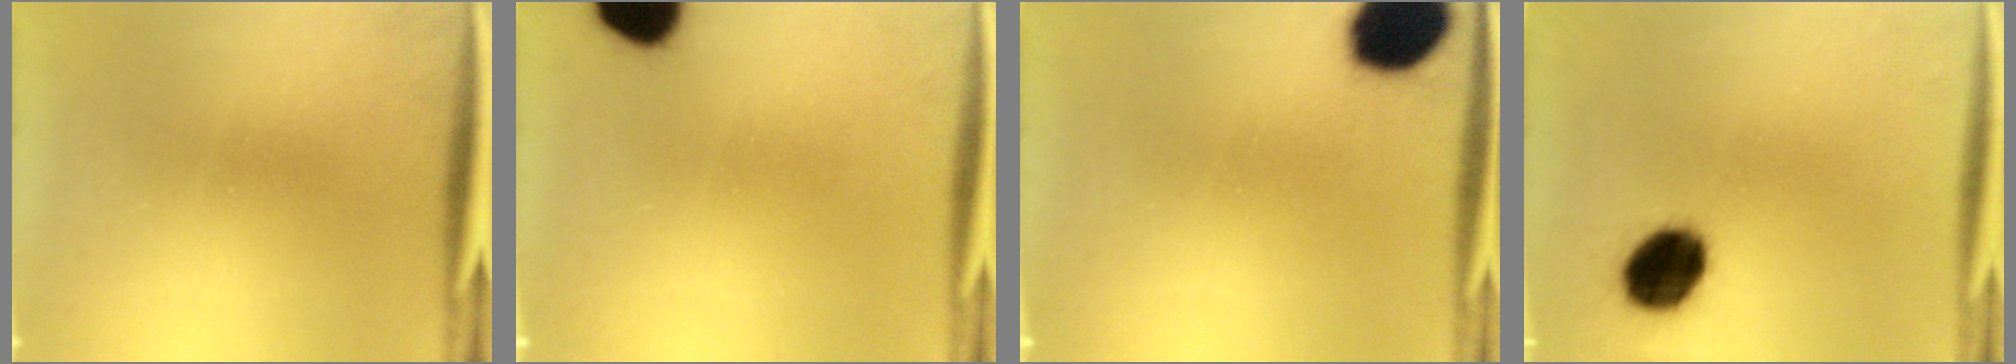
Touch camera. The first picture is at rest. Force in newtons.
{"total": 11.0}
{"total": 14.3}
{"total": 11.8}